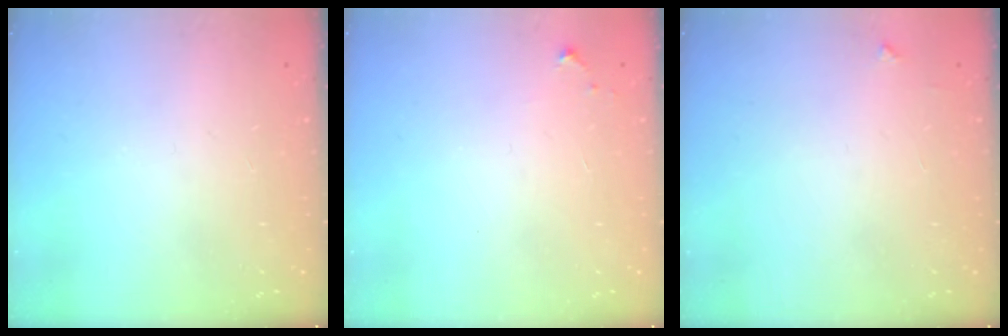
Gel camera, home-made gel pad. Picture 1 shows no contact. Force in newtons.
{"total": 4.3, "press": 4.3, "slide": 0.7}
{"total": 3.3, "press": 3.3, "slide": 0.4}